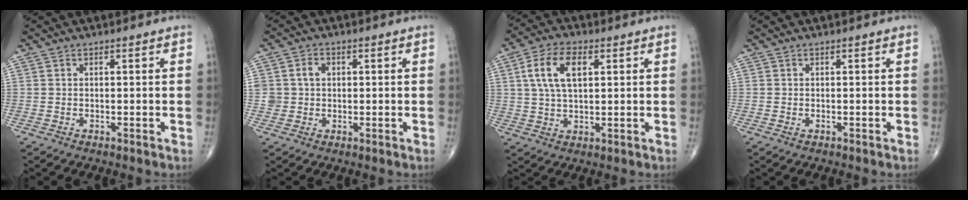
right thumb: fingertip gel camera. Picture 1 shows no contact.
{"total": 3.6, "force": [0.7, 3.1, 1.7], "torque": [-0.013, 0.002, 0.014]}
{"total": 9.4, "force": [2.7, 4.9, 7.5], "torque": [-0.145, 0.006, 0.051]}
{"total": 0.0}